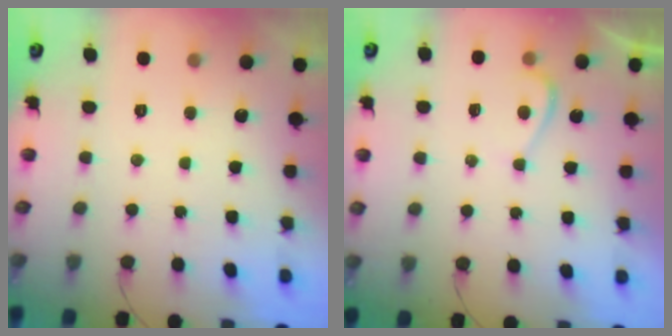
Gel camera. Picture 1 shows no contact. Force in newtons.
{"total": 2.4, "press": 2.4, "slide": 0.3}